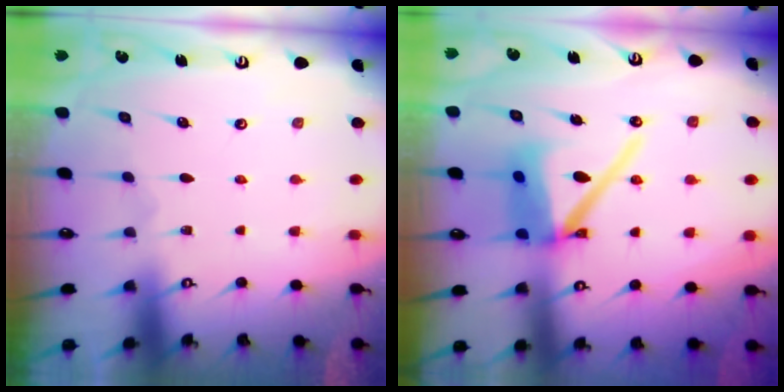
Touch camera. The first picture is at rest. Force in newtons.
{"total": 13.7, "press": 13.6, "slide": 1.9}